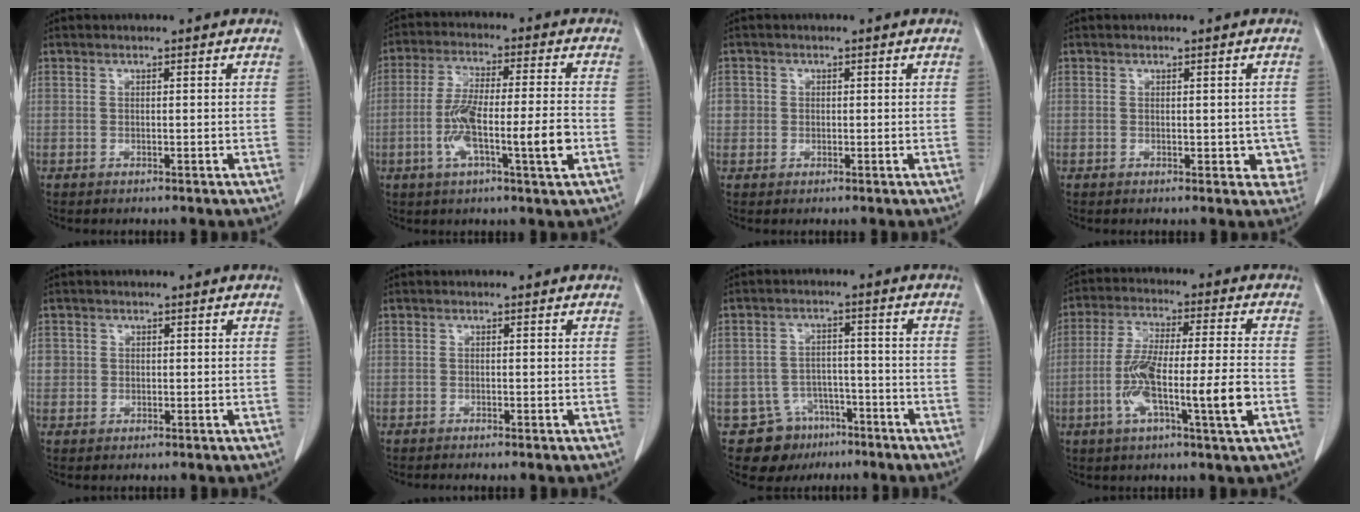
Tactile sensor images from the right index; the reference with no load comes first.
{"total": 11.5, "force": [-3.1, 1.2, 11.1], "torque": [-0.201, 0.002, -0.055]}
{"total": 2.0, "force": [0.2, 2.0, 0.3], "torque": [0.005, 0.003, 0.003]}
{"total": 3.5, "force": [-0.3, 2.3, 2.6], "torque": [-0.006, 0.002, -0.001]}
{"total": 1.8, "force": [0.3, 1.7, 0.3], "torque": [0.006, 0.003, 0.002]}
{"total": 0.8, "force": [-0.7, 0.0, 0.5], "torque": [-0.011, -0.001, -0.010]}
{"total": 8.2, "force": [-5.1, 6.3, 1.0], "torque": [-0.017, 0.017, -0.072]}
{"total": 12.8, "force": [-3.5, 0.7, 12.2], "torque": [-0.225, -0.002, -0.066]}